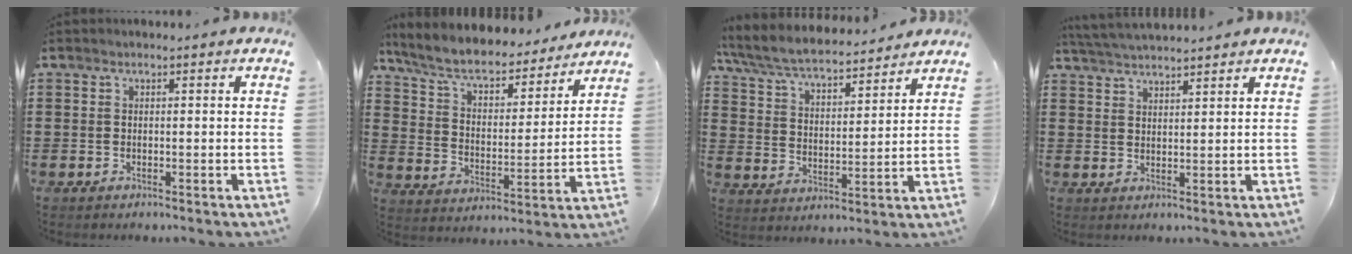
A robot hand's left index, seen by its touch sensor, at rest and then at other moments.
{"total": 6.9, "force": [6.2, 1.5, 2.9], "torque": [-0.082, -0.039, 0.104]}
{"total": 6.6, "force": [6.1, 0.7, 2.3], "torque": [-0.071, -0.035, 0.105]}
{"total": 3.5, "force": [3.5, -0.2, 0.5], "torque": [-0.020, -0.009, 0.065]}